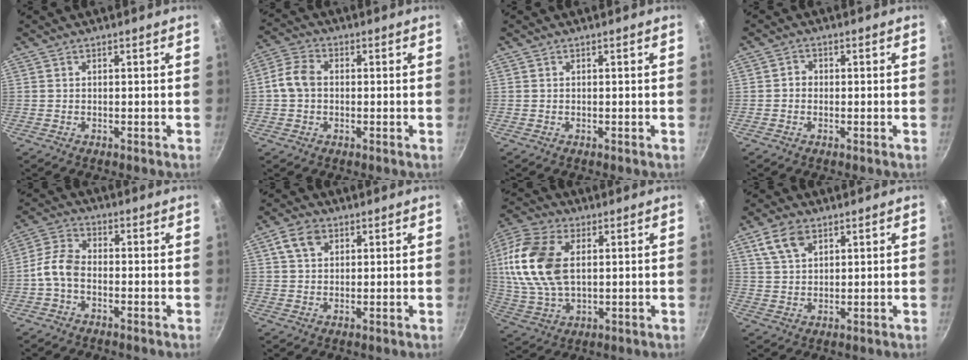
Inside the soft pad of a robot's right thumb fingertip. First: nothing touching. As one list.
[{"total": 5.8, "force": [-0.1, 4.4, 3.8], "torque": [-0.069, 0.018, -0.015]}, {"total": 0.0}, {"total": 1.8, "force": [-0.3, 1.6, 0.8], "torque": [-0.008, 0.008, -0.008]}, {"total": 5.8, "force": [-1.8, 3.6, 4.1], "torque": [-0.086, 0.032, -0.048]}, {"total": 5.5, "force": [2.4, 3.8, 3.2], "torque": [-0.049, 0.002, 0.041]}, {"total": 18.3, "force": [3.6, 11.2, 13.9], "torque": [-0.281, 0.003, 0.068]}, {"total": 6.8, "force": [3.7, 4.0, 4.2], "torque": [-0.070, -0.005, 0.073]}]